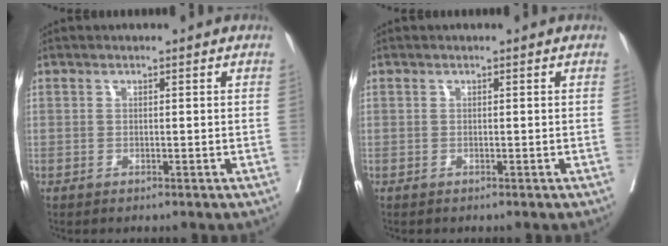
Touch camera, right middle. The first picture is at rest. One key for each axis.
{"total": 0.0}